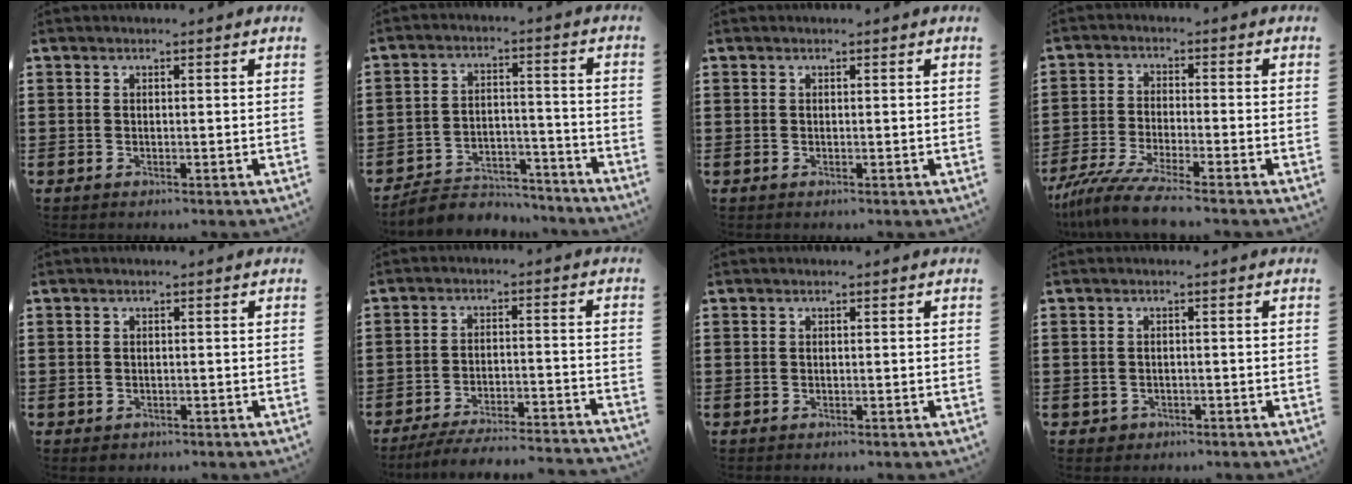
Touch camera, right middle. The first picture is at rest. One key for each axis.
{"total": 4.8, "fx": -4.7, "fy": 0.9, "fz": 0.3, "tx": -0.008, "ty": 0.012, "tz": -0.096}
{"total": 0.0}
{"total": 5.9, "fx": -4.9, "fy": -0.7, "fz": 3.2, "tx": -0.079, "ty": -0.025, "tz": -0.097}
{"total": 0.0}
{"total": 4.8, "fx": -4.5, "fy": -0.5, "fz": 1.6, "tx": -0.028, "ty": -0.009, "tz": -0.088}
{"total": 0.6, "fx": 0.3, "fy": -0.5, "fz": -0.2, "tx": 0.007, "ty": 0.000, "tz": 0.006}
{"total": 0.0}